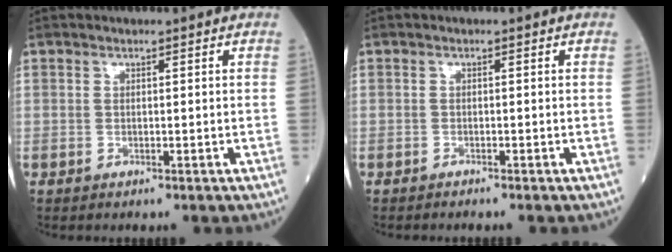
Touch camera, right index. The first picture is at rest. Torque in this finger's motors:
{"motor_torque": [-0.09, -0.02, 0.04, -0.01]}